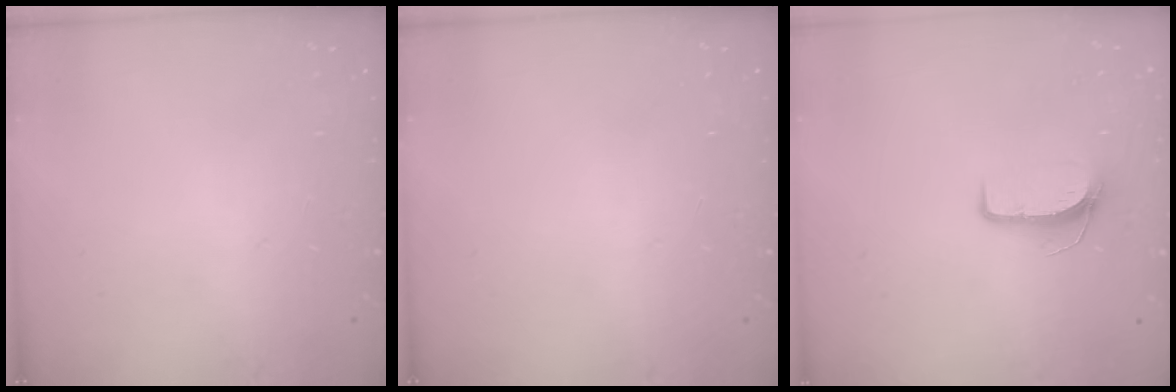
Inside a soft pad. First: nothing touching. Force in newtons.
{"total": 0.0}
{"total": 7.0, "press": 7.0, "slide": 0.6}